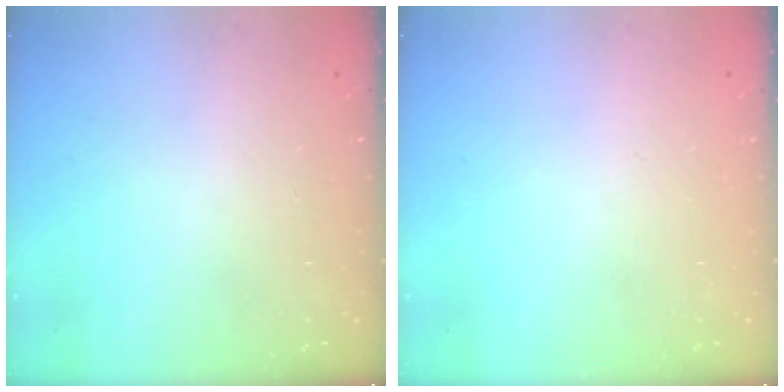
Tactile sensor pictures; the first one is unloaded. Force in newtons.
{"total": 0.0}